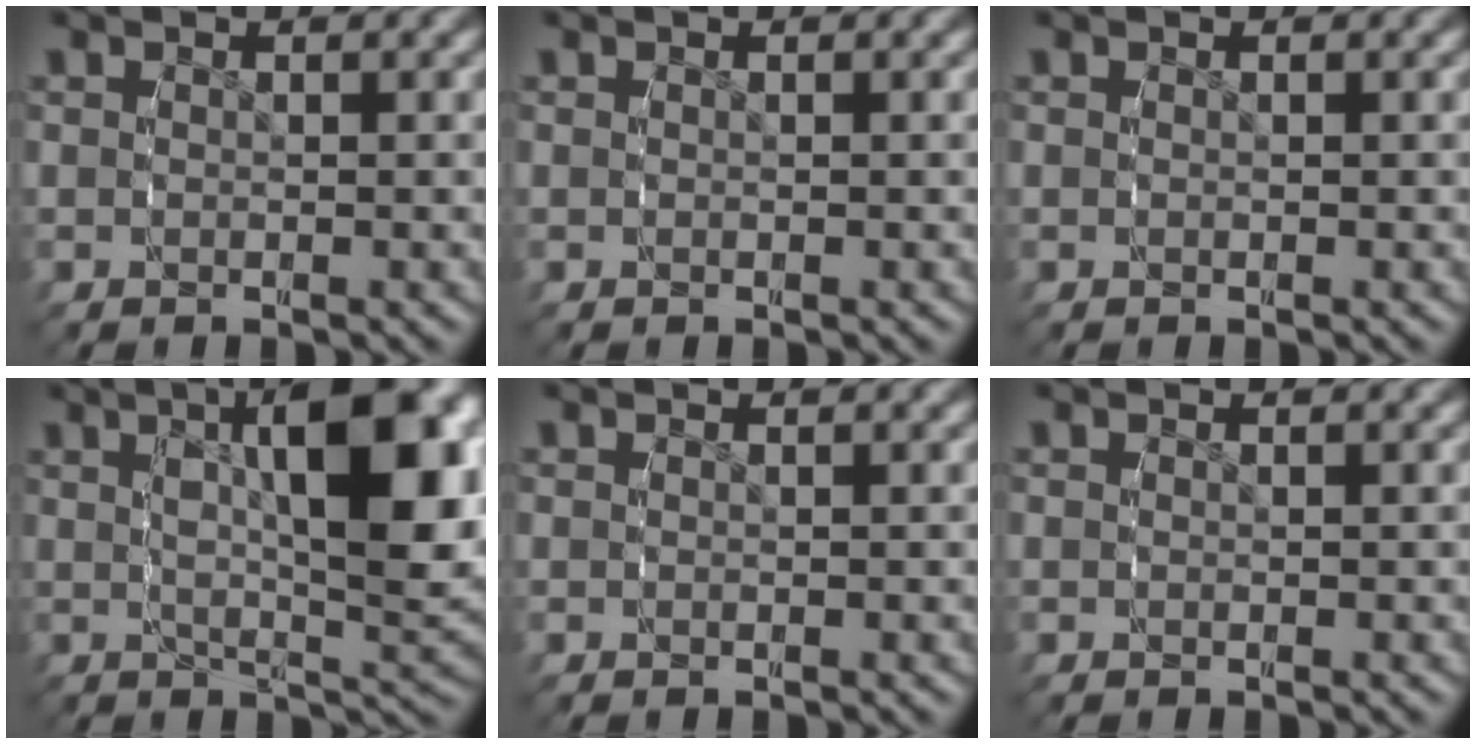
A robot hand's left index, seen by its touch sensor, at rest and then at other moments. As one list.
[{"total": 0.0}, {"total": 0.0}, {"total": 11.5, "force": [2.4, 3.7, 10.6], "torque": [-0.150, 0.007, 0.042]}, {"total": 0.0}, {"total": 0.0}]